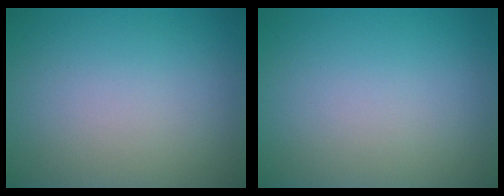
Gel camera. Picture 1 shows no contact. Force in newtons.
{"total": 0.0}